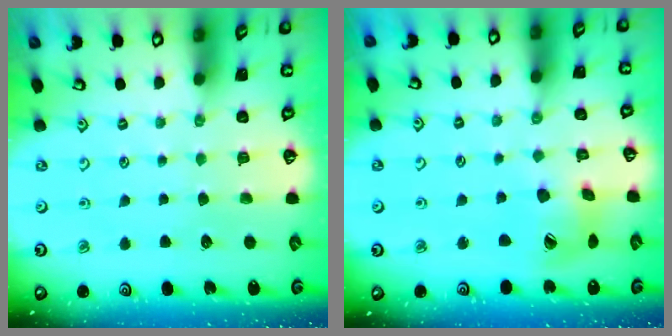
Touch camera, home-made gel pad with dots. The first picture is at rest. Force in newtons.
{"total": 12.2, "press": 12.1, "slide": 1.4}